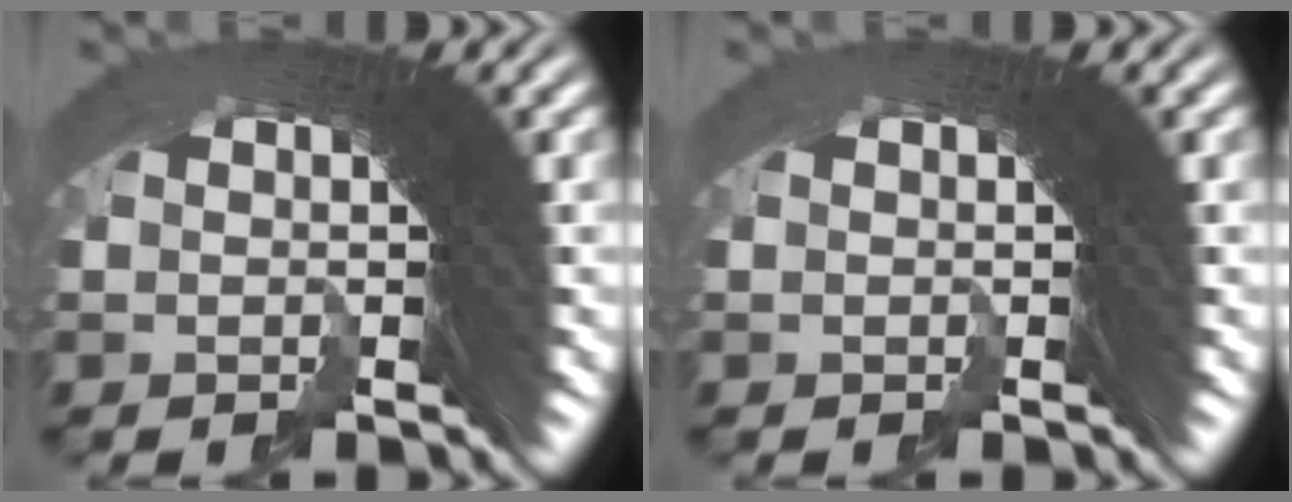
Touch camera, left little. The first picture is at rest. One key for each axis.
{"total": 0.0}